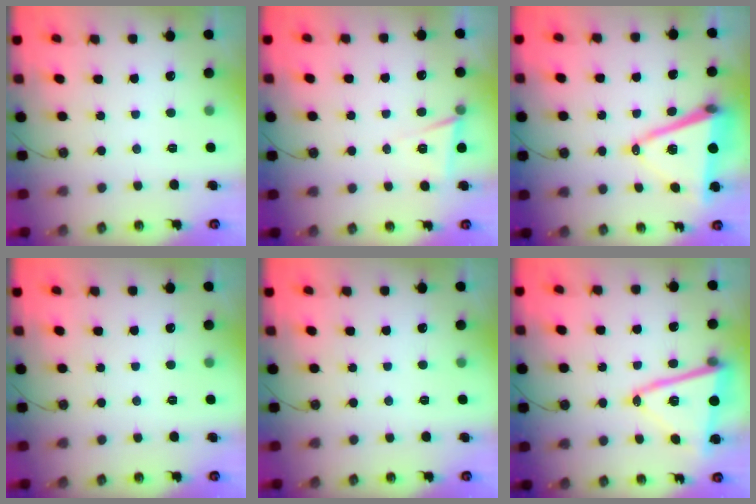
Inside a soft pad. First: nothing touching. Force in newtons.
{"total": 6.3, "press": 4.9, "slide": 3.9}
{"total": 13.0, "press": 12.4, "slide": 4.1}
{"total": 0.0}
{"total": 0.0}
{"total": 14.5, "press": 14.4, "slide": 2.0}